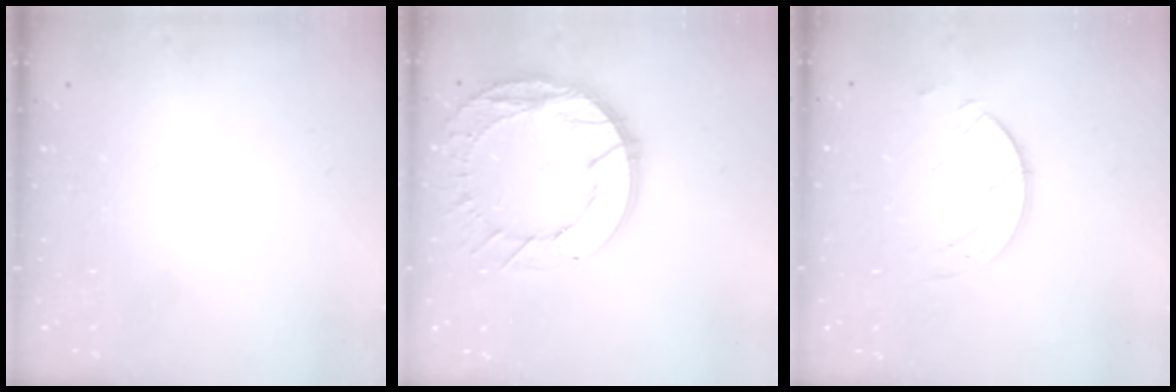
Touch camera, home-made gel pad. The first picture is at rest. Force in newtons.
{"total": 18.3, "press": 18.3, "slide": 1.6}
{"total": 3.2, "press": 3.2, "slide": 0.3}